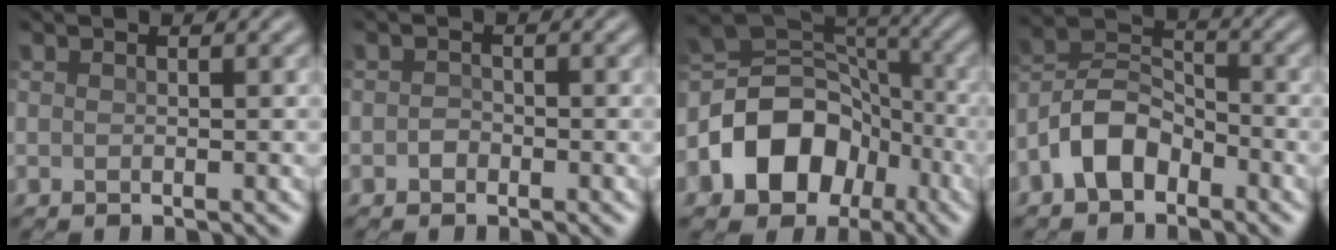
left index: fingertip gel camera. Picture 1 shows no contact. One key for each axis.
{"total": 0.9, "fx": -0.7, "fy": 0.5, "fz": 0.1, "tx": -0.003, "ty": -0.005, "tz": -0.011}
{"total": 9.7, "fx": -4.0, "fy": 7.3, "fz": 5.0, "tx": -0.074, "ty": 0.008, "tz": -0.074}
{"total": 5.2, "fx": -3.4, "fy": 2.9, "fz": 2.6, "tx": -0.052, "ty": 0.010, "tz": -0.071}